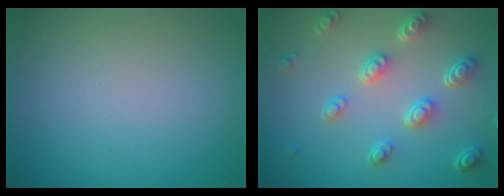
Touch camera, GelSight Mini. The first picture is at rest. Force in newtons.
{"total": 4.7, "press": 3.5, "slide": 3.2}